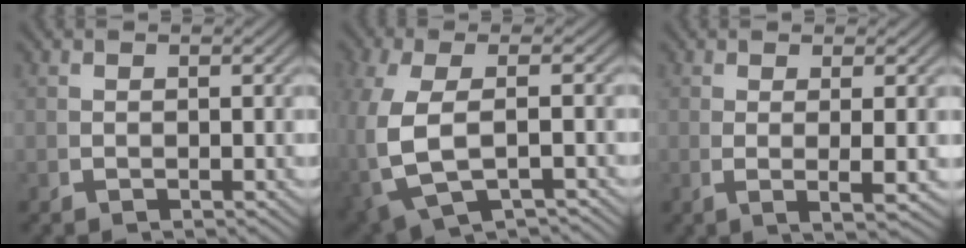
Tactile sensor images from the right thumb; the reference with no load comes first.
{"total": 6.2, "force": [-1.7, 3.1, 5.0], "torque": [-0.134, -0.020, -0.003]}
{"total": 2.7, "force": [0.3, 0.2, 2.7], "torque": [-0.054, -0.005, 0.009]}